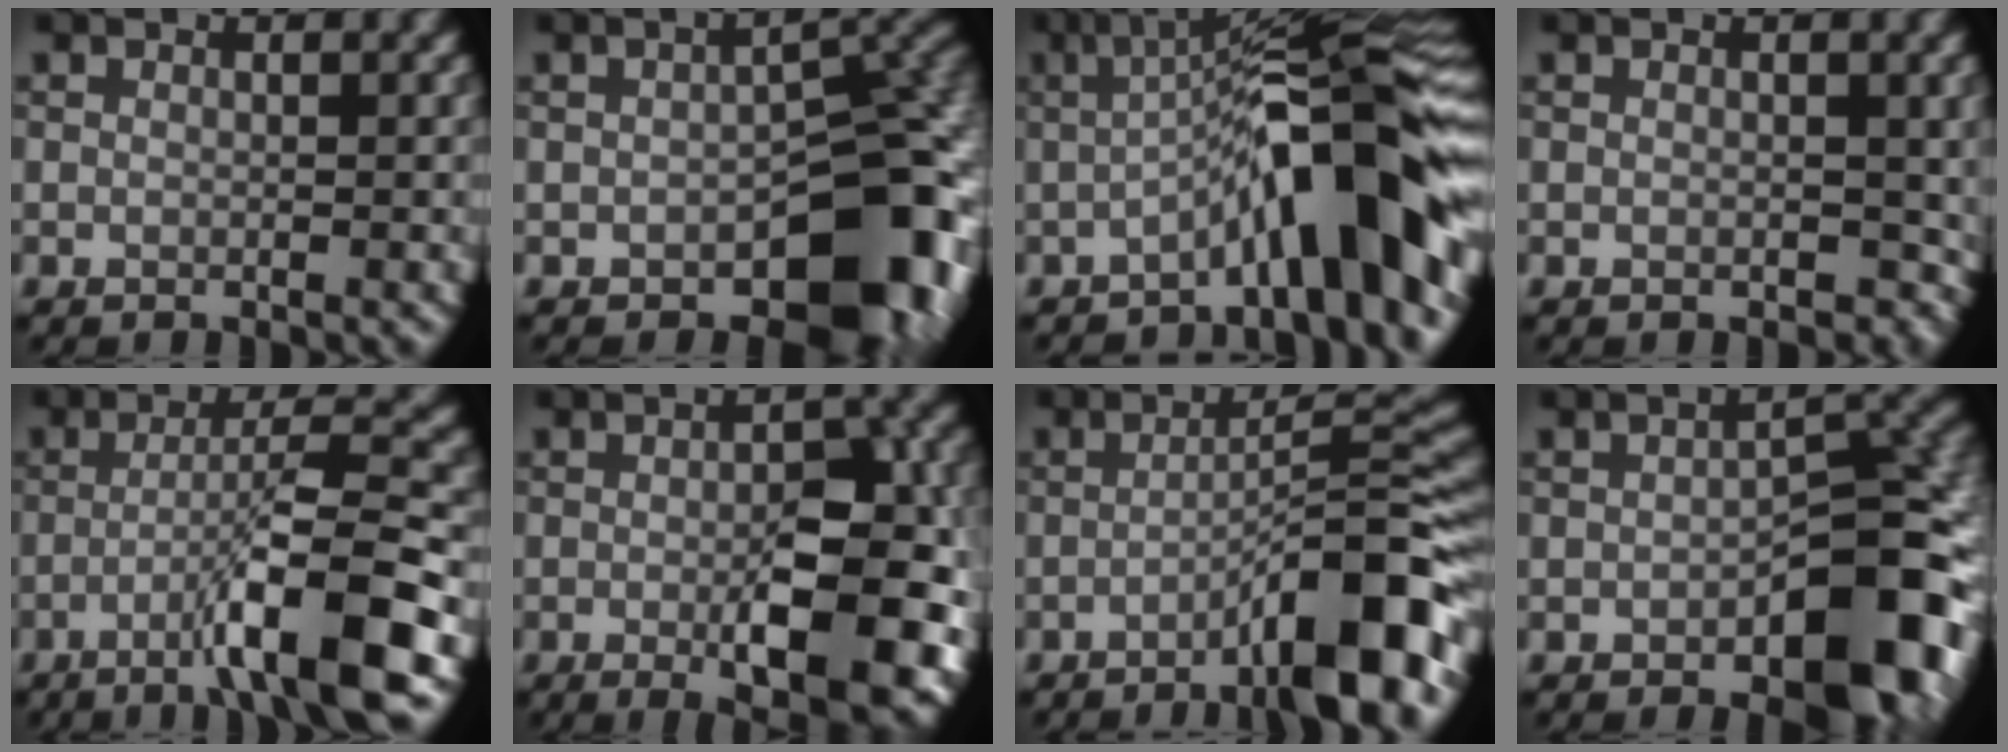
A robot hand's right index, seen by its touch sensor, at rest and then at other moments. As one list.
[{"total": 11.1, "force": [-4.2, 5.9, 8.3], "torque": [-0.079, 0.002, -0.059]}, {"total": 10.5, "force": [-2.8, 1.9, 10.0], "torque": [-0.124, 0.028, -0.053]}, {"total": 1.7, "force": [0.0, 1.3, 1.1], "torque": [-0.015, -0.004, -0.001]}, {"total": 8.6, "force": [-3.7, 1.0, 7.7], "torque": [-0.114, 0.016, -0.071]}, {"total": 8.9, "force": [-2.4, 3.0, 8.0], "torque": [-0.113, 0.001, -0.036]}, {"total": 9.6, "force": [-5.0, 1.6, 8.0], "torque": [-0.103, 0.023, -0.086]}, {"total": 9.8, "force": [-3.6, 4.5, 7.9], "torque": [-0.092, 0.012, -0.055]}]